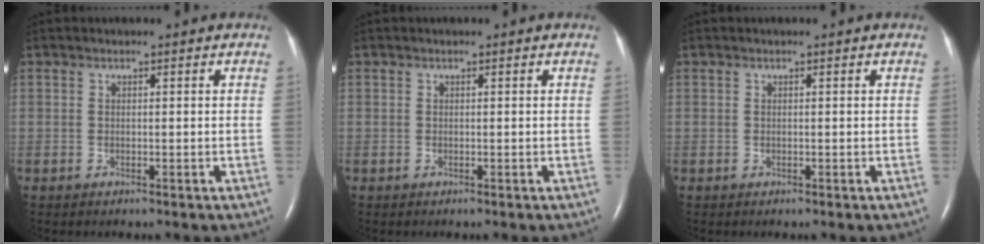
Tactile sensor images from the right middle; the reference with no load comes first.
{"total": 0.0}
{"total": 0.0}